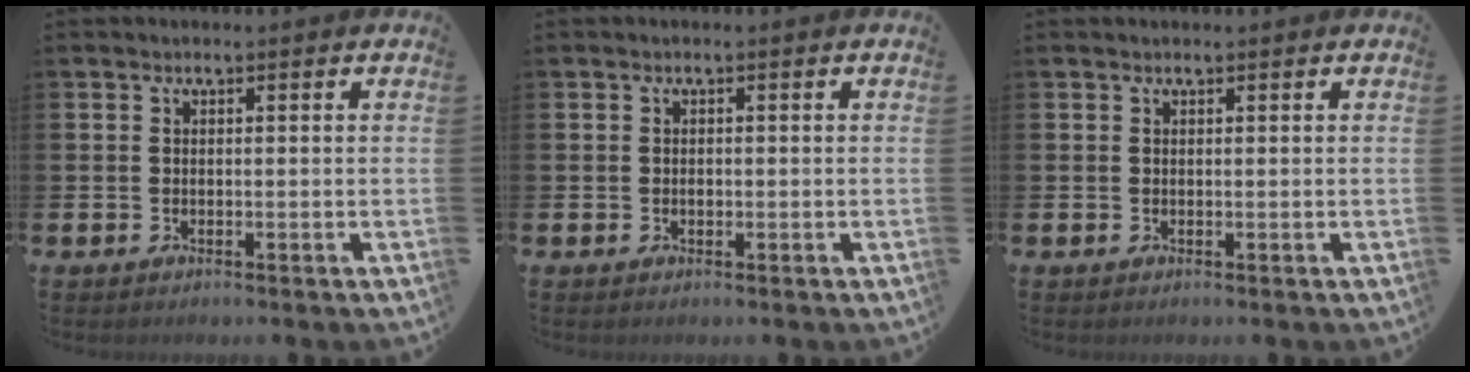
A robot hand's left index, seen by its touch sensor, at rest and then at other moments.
{"total": 0.6, "force": [-0.1, 0.4, 0.4], "torque": [-0.008, 0.003, -0.003]}
{"total": 0.0}